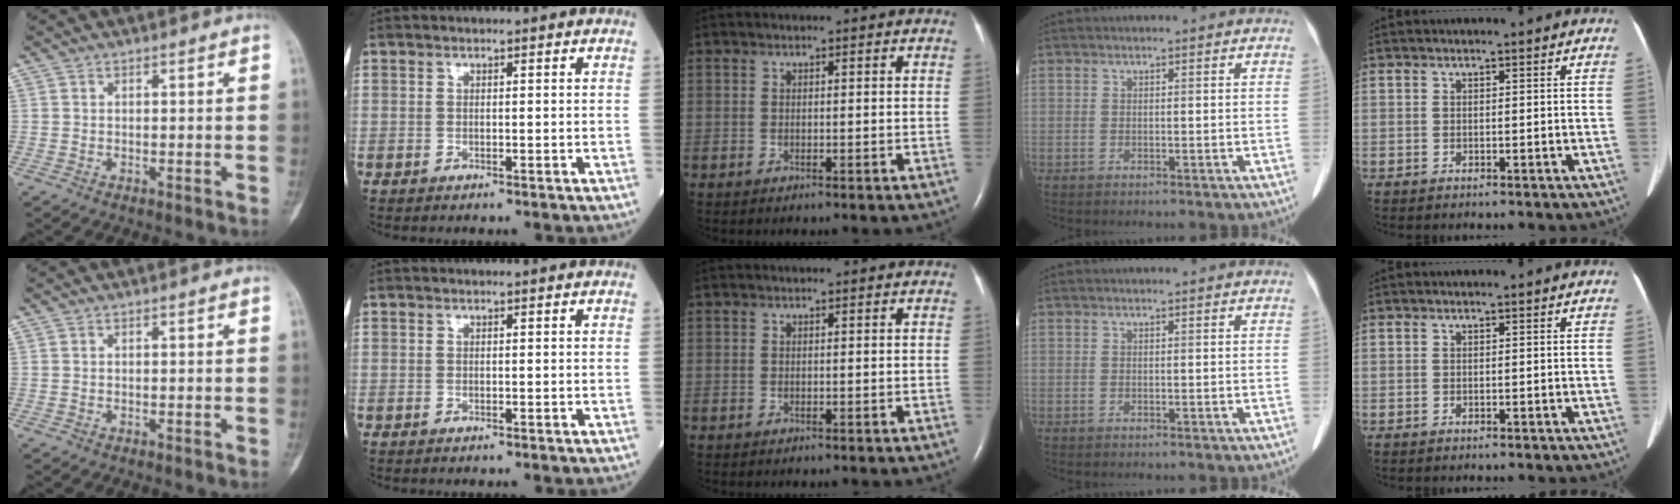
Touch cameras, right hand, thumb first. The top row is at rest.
{}